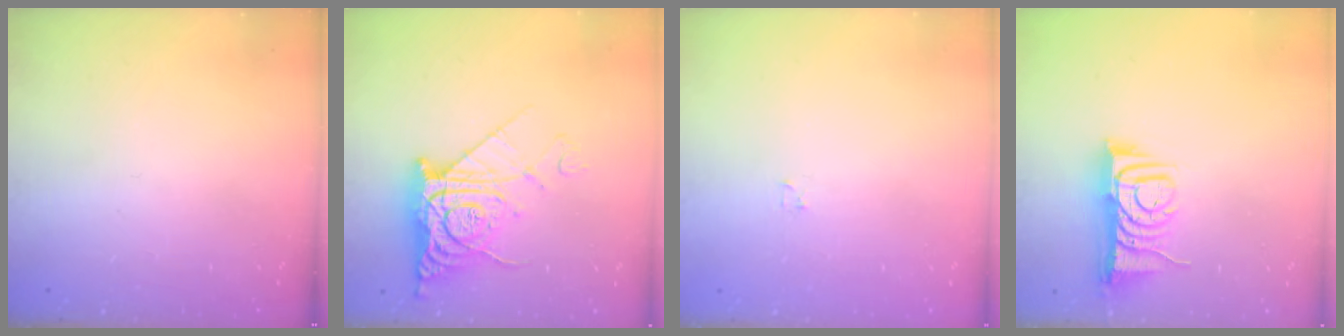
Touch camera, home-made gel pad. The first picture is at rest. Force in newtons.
{"total": 11.9, "press": 11.9, "slide": 1.4}
{"total": 1.2, "press": 1.2, "slide": 0.2}
{"total": 8.0, "press": 8.0, "slide": 0.4}